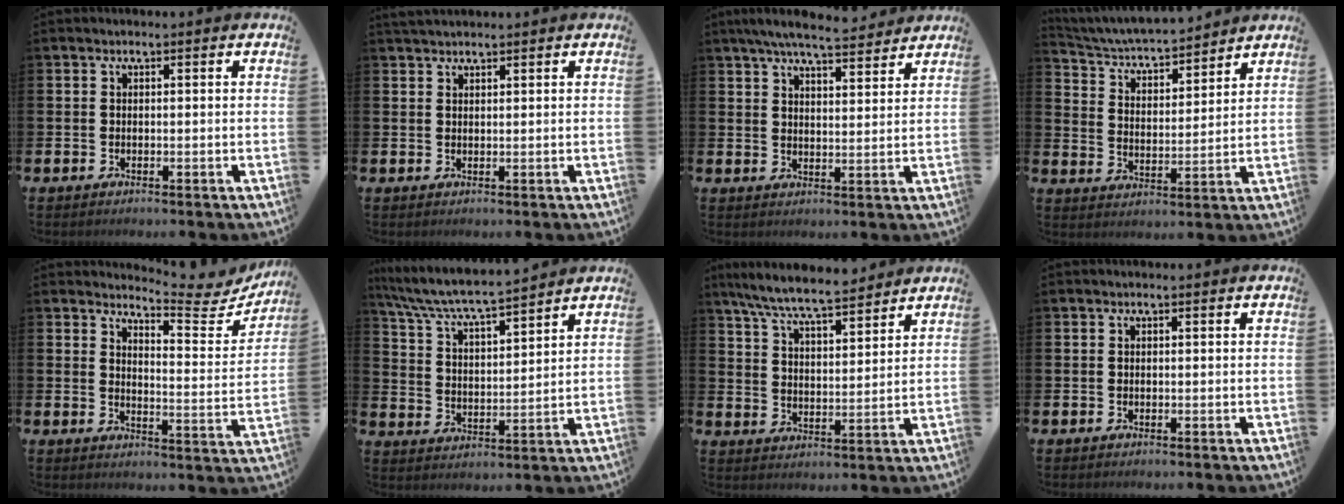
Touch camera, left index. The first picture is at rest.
{"total": 1.7, "force": [1.7, 0.3, 0.3], "torque": [-0.002, -0.001, 0.029]}
{"total": 6.6, "force": [6.2, 0.7, 2.2], "torque": [-0.051, -0.028, 0.109]}
{"total": 5.1, "force": [4.9, 0.8, 1.1], "torque": [-0.051, -0.040, 0.080]}
{"total": 5.7, "force": [5.5, 0.5, 1.2], "torque": [-0.020, -0.050, 0.087]}
{"total": 6.7, "force": [6.3, 0.3, 2.2], "torque": [-0.075, -0.044, 0.106]}
{"total": 7.8, "force": [7.3, 0.5, 2.6], "torque": [-0.081, -0.037, 0.132]}
{"total": 0.0}